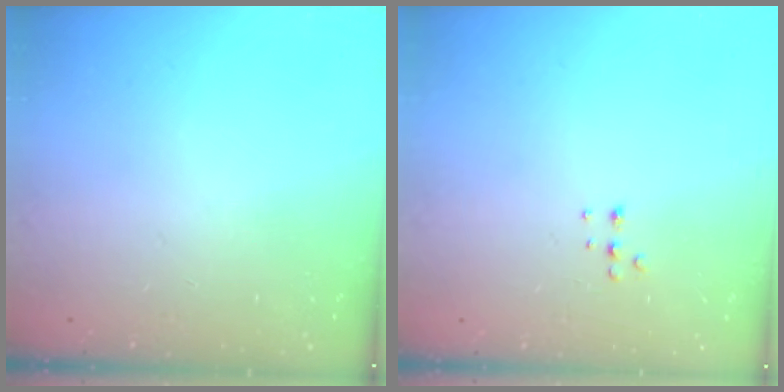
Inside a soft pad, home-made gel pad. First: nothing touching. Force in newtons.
{"total": 4.5, "press": 4.4, "slide": 0.7}